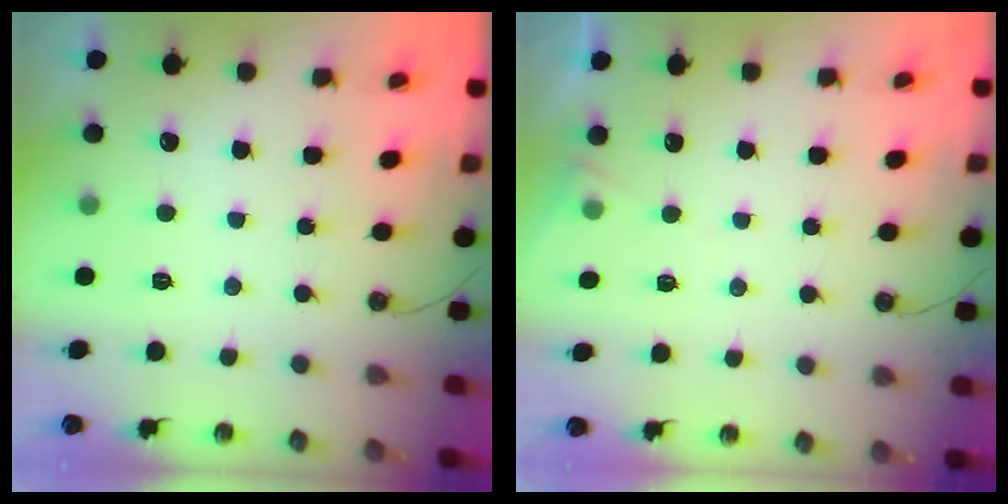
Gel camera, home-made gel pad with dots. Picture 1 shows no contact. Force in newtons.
{"total": 4.9, "press": 4.8, "slide": 0.7}